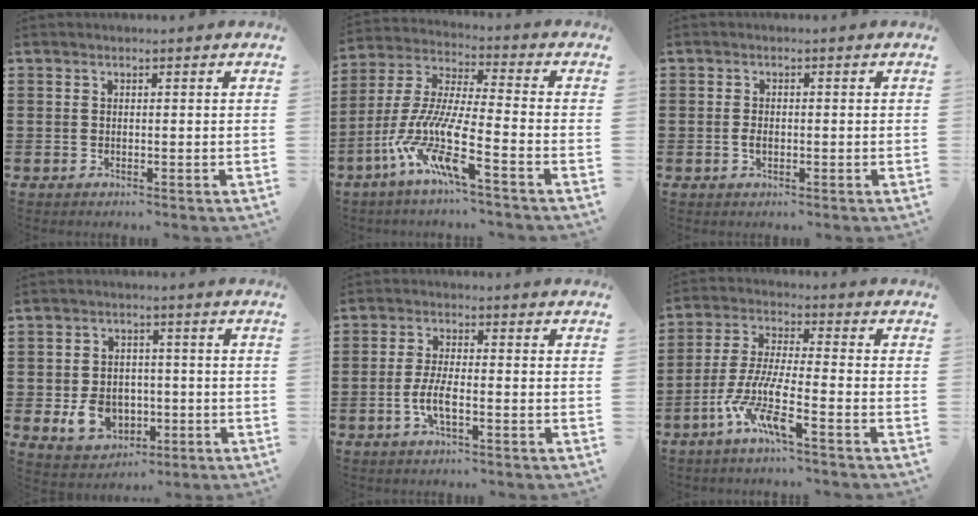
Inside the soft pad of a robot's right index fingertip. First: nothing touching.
{"total": 11.5, "force": [-7.3, 1.3, 8.8], "torque": [-0.224, -0.026, -0.160]}
{"total": 1.5, "force": [-0.3, 0.8, 1.2], "torque": [-0.025, -0.001, -0.006]}
{"total": 7.2, "force": [-1.9, 5.6, 4.2], "torque": [-0.099, 0.002, -0.037]}
{"total": 4.6, "force": [-1.6, 1.3, 4.1], "torque": [-0.099, -0.005, -0.037]}
{"total": 8.9, "force": [-5.6, 1.0, 6.8], "torque": [-0.167, -0.015, -0.116]}